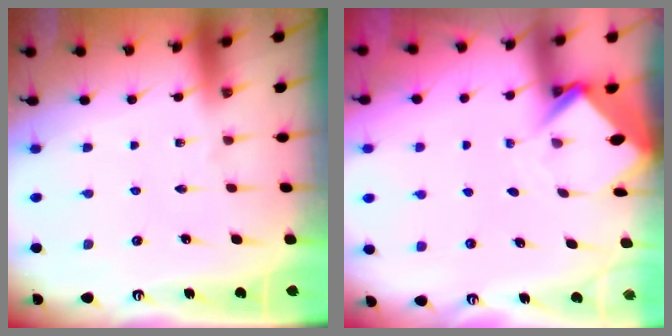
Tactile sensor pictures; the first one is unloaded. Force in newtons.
{"total": 3.5, "press": 3.5, "slide": 0.3}